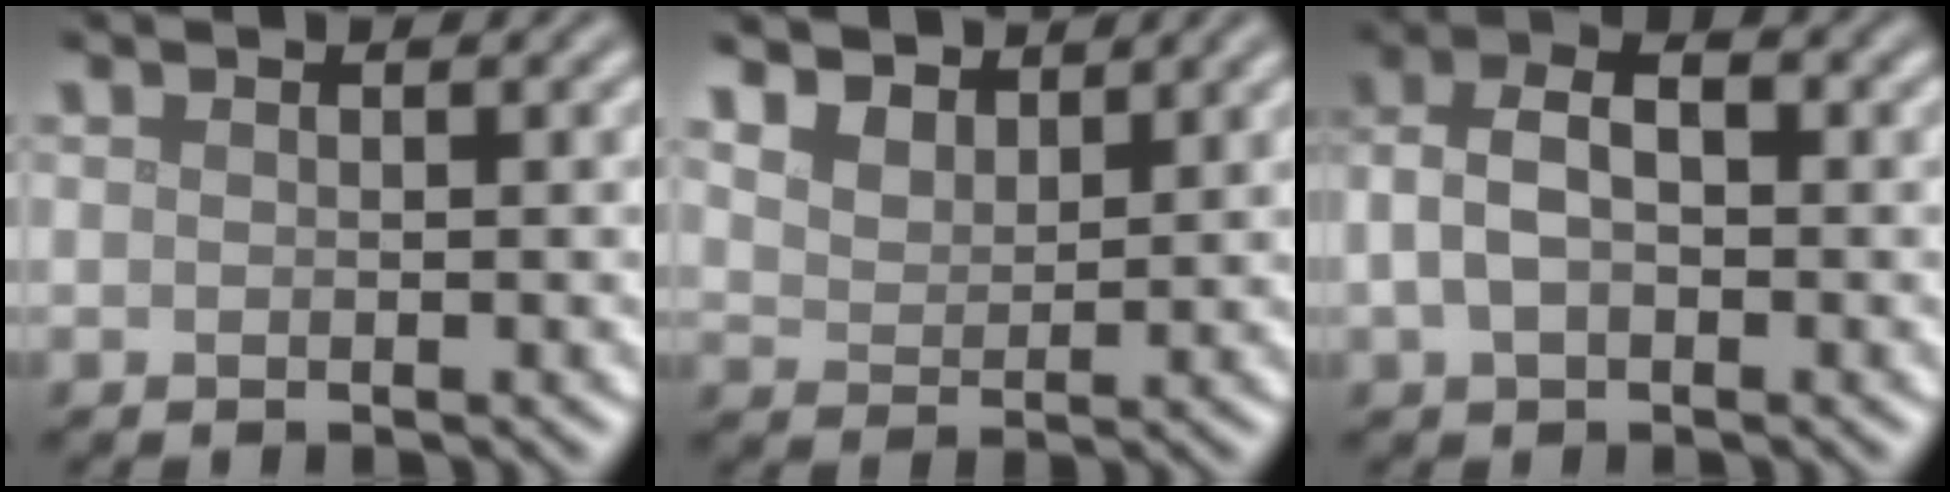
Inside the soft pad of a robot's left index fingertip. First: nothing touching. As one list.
[{"total": 5.0, "force": [4.1, 2.3, 1.7], "torque": [-0.065, -0.001, 0.075]}, {"total": 4.5, "force": [0.0, 2.8, 3.5], "torque": [-0.070, 0.013, -0.005]}]